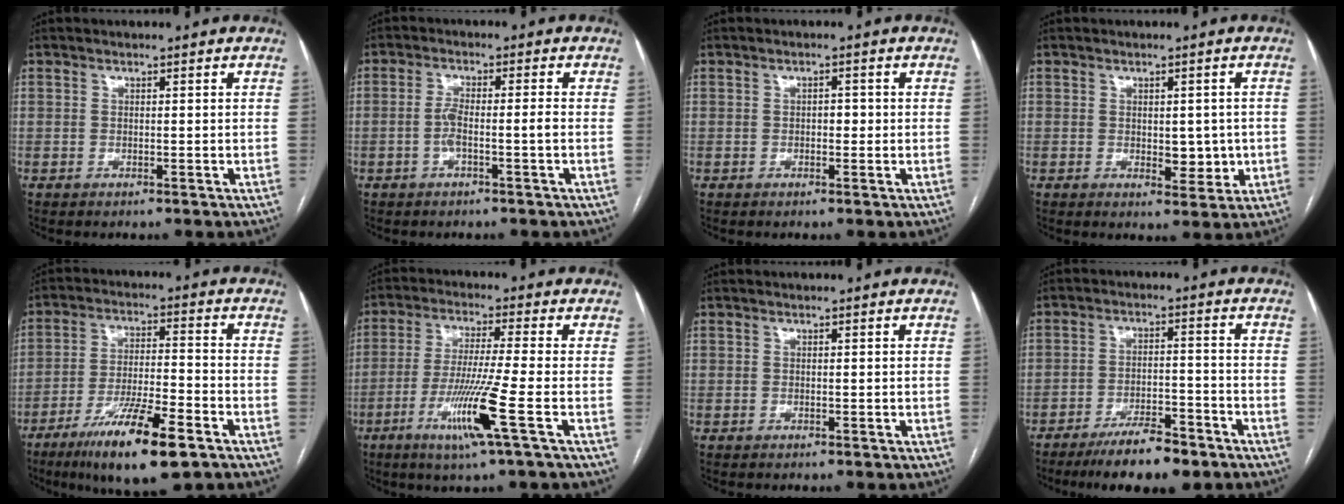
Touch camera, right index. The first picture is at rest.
{"total": 3.6, "force": [-1.2, 0.2, 3.4], "torque": [-0.065, 0.009, -0.022]}
{"total": 1.5, "force": [-0.2, 0.8, 1.2], "torque": [-0.014, 0.005, -0.004]}
{"total": 4.6, "force": [-0.5, 2.6, 3.8], "torque": [-0.043, 0.001, 0.003]}
{"total": 14.0, "force": [-8.4, 1.8, 11.0], "torque": [-0.203, -0.027, -0.141]}
{"total": 10.2, "force": [-4.1, -1.6, 9.2], "torque": [-0.180, -0.025, -0.081]}
{"total": 0.0}
{"total": 9.7, "force": [-7.2, 2.3, 6.0], "torque": [-0.095, -0.005, -0.119]}